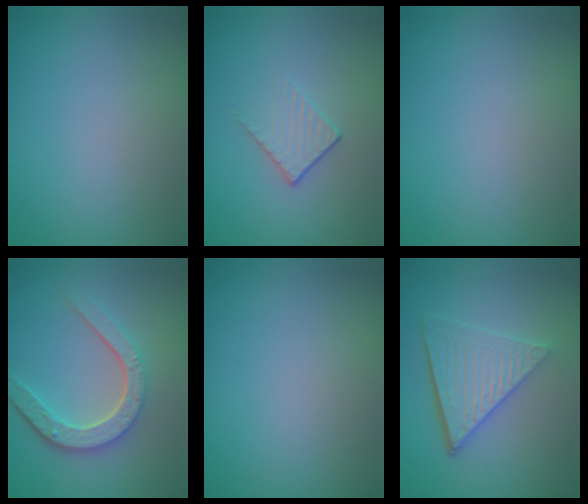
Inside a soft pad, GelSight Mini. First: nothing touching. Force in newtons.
{"total": 1.6, "press": 1.1, "slide": 1.1}
{"total": 0.0}
{"total": 4.8, "press": 3.6, "slide": 3.2}
{"total": 0.0}
{"total": 5.4, "press": 3.9, "slide": 3.7}